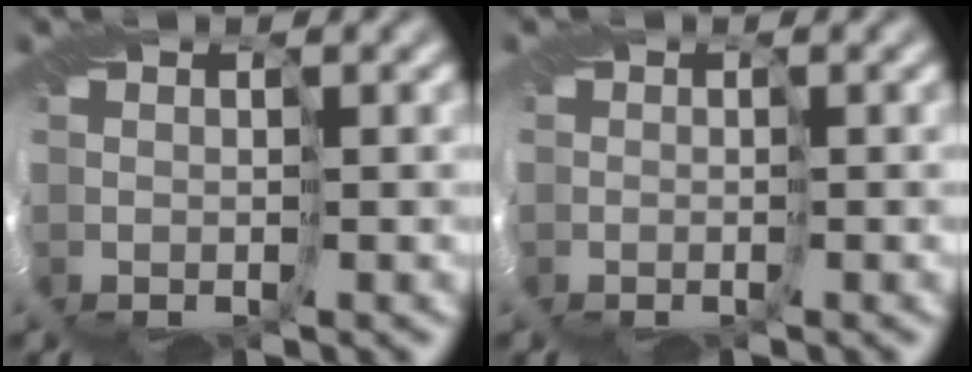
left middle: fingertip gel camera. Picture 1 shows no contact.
{"total": 0.9, "force": [-0.3, 0.7, -0.5], "torque": [0.017, -0.004, -0.009]}